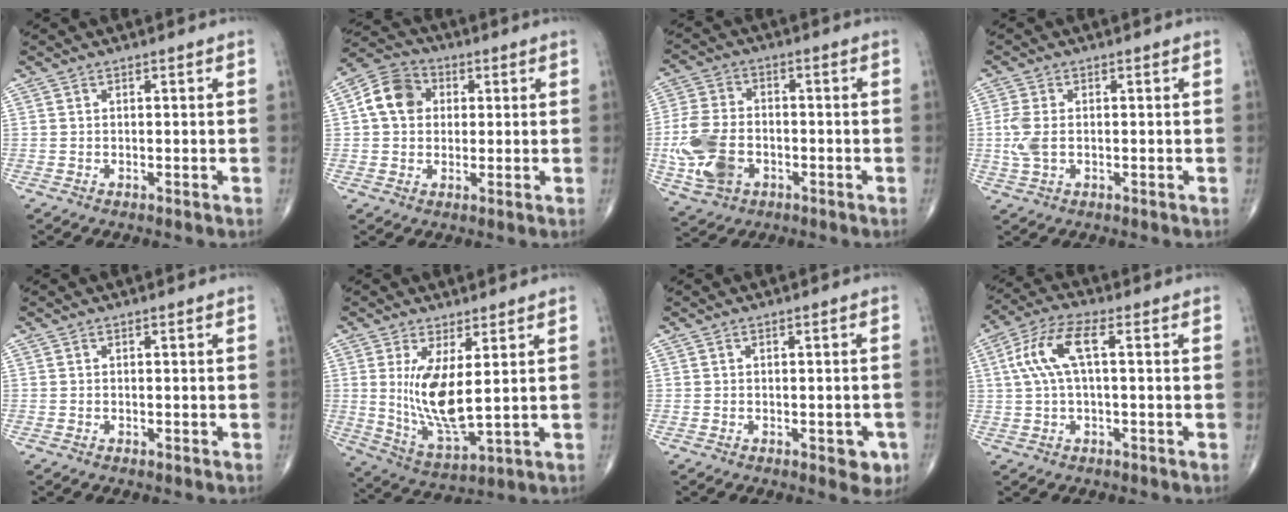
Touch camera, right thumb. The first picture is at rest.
{"total": 8.8, "force": [1.5, 7.1, 4.9], "torque": [-0.075, 0.015, 0.014]}
{"total": 12.0, "force": [-3.1, 8.1, 8.2], "torque": [-0.174, 0.009, -0.058]}
{"total": 4.4, "force": [-0.2, 2.5, 3.6], "torque": [-0.098, 0.001, -0.005]}
{"total": 0.0}
{"total": 10.9, "force": [1.9, 3.5, 10.1], "torque": [-0.199, -0.036, 0.050]}
{"total": 3.7, "force": [-1.6, 1.8, 2.8], "torque": [-0.012, 0.001, -0.017]}
{"total": 8.6, "force": [1.4, 2.9, 8.0], "torque": [-0.185, 0.030, 0.023]}